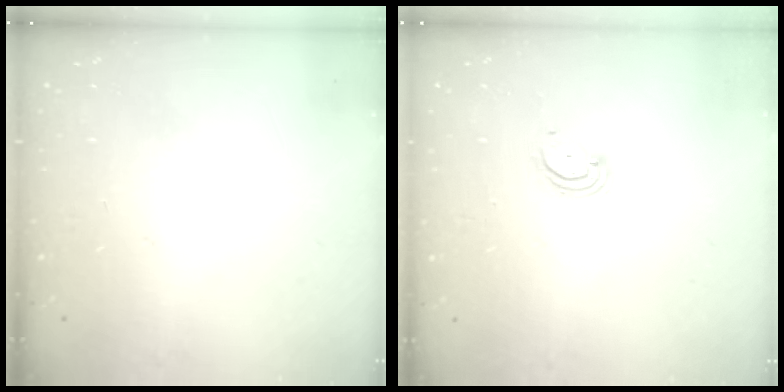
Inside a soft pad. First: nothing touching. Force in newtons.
{"total": 2.8, "press": 2.8, "slide": 0.2}